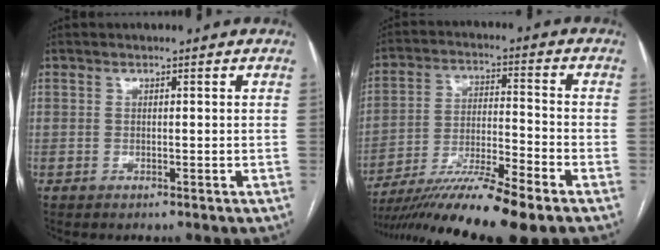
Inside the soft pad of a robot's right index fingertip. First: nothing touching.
{"total": 14.7, "force": [-11.5, -0.4, 9.1], "torque": [-0.166, -0.023, -0.202]}